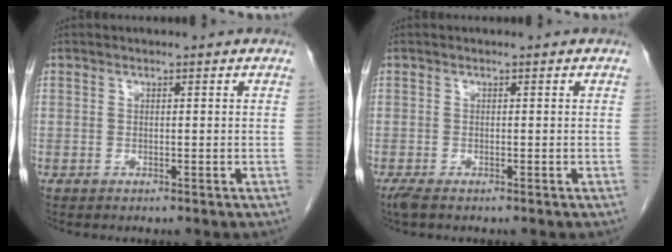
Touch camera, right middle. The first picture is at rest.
{"total": 1.7, "force": [-1.3, 0.4, 1.0], "torque": [-0.025, -0.008, -0.024]}